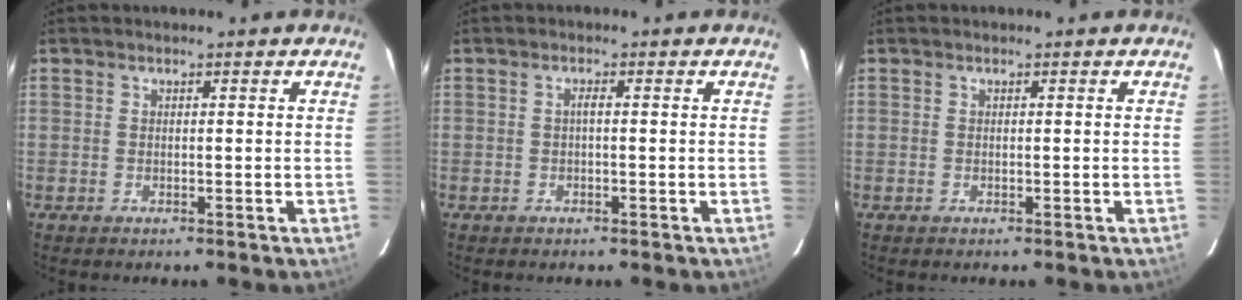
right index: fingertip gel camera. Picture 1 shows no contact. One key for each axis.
{"total": 0.8, "fx": -0.2, "fy": 0.1, "fz": 0.8, "tx": -0.014, "ty": 0.006, "tz": -0.005}
{"total": 0.0}